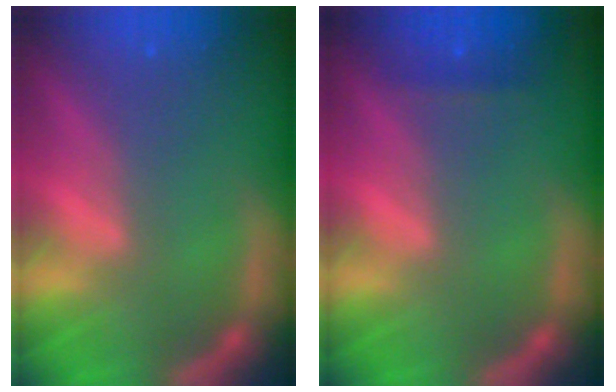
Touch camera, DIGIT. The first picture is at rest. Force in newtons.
{"total": 0.9}